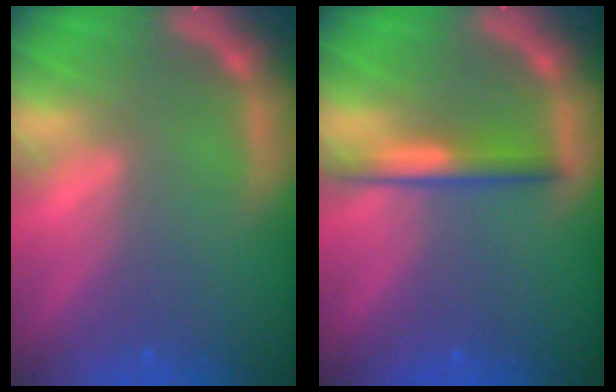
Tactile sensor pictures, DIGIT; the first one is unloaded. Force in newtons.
{"total": 3.0}